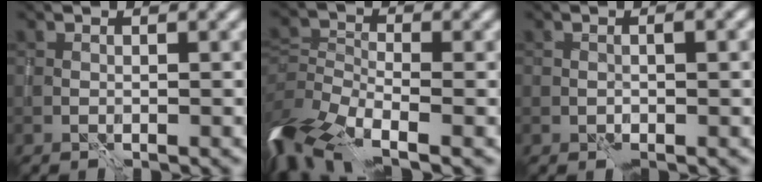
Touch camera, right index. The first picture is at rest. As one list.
[{"total": 9.0, "force": [-5.2, 4.4, 5.9], "torque": [-0.108, -0.003, -0.090]}, {"total": 1.0, "force": [-0.2, 0.4, 1.0], "torque": [-0.014, 0.001, -0.004]}]